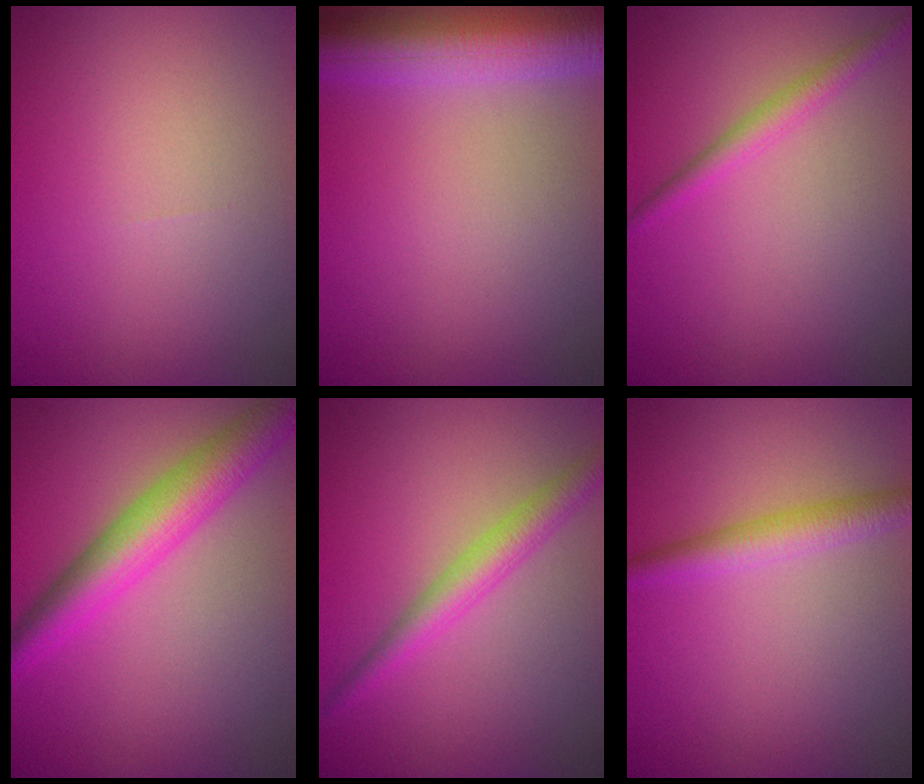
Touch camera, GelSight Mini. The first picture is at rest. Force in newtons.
{"total": 8.9, "press": 8.9, "slide": 0.3}
{"total": 1.8, "press": 1.8, "slide": 0.0}
{"total": 5.6, "press": 5.6, "slide": 0.1}
{"total": 2.9, "press": 2.9, "slide": 0.0}
{"total": 2.7, "press": 2.7, "slide": 0.0}